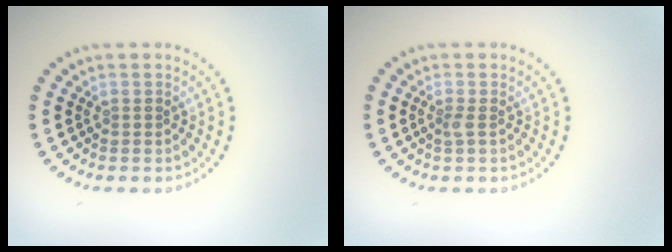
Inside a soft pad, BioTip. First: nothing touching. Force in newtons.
{"total": 0.7, "press": 0.6, "slide": 0.4}